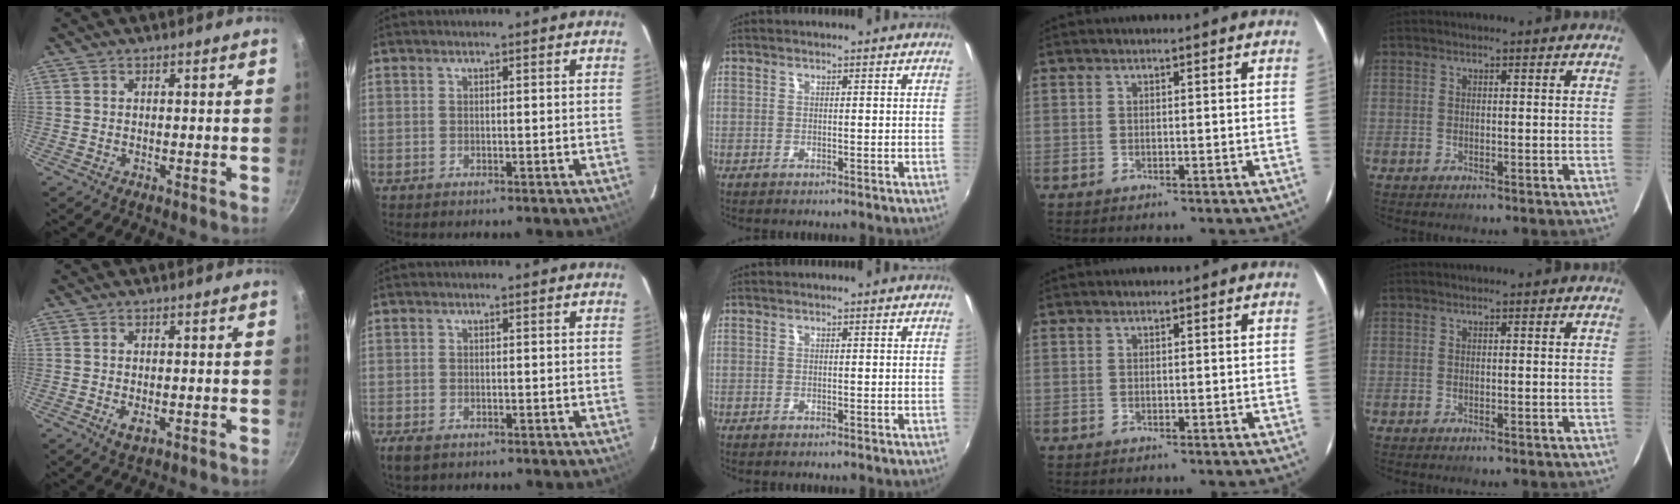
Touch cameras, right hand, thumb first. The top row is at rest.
{"thumb": {"total": 2.6, "force": [-0.7, 1.2, 2.2], "torque": [-0.041, -0.007, -0.008]}, "index": {"total": 3.3, "force": [-2.2, 1.7, 1.7], "torque": [-0.038, -0.010, -0.040]}}